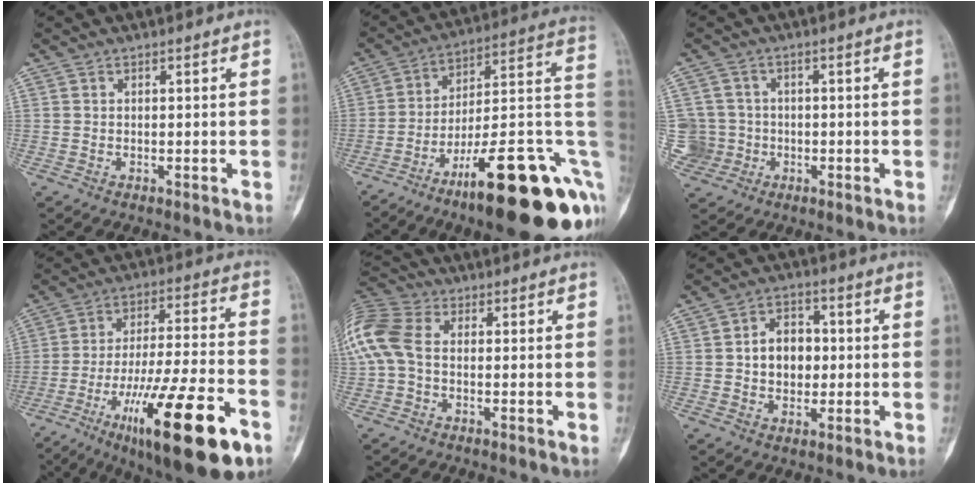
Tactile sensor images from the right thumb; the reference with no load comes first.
{"total": 27.6, "force": [-10.5, 7.4, 24.5], "torque": [-0.267, 0.071, -0.152]}
{"total": 6.5, "force": [-1.0, 6.4, 0.4], "torque": [0.007, 0.019, -0.016]}
{"total": 24.2, "force": [-11.6, 5.6, 20.5], "torque": [-0.334, 0.036, -0.182]}
{"total": 12.3, "force": [0.6, 8.3, 9.0], "torque": [-0.222, 0.027, 0.005]}
{"total": 8.2, "force": [0.2, 6.1, 5.4], "torque": [-0.052, 0.012, -0.001]}